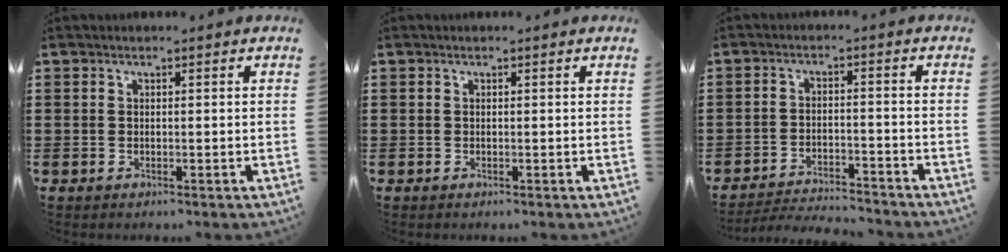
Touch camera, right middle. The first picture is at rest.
{"total": 0.0}
{"total": 3.8, "force": [-3.8, 0.3, 0.5], "torque": [-0.013, 0.006, -0.082]}